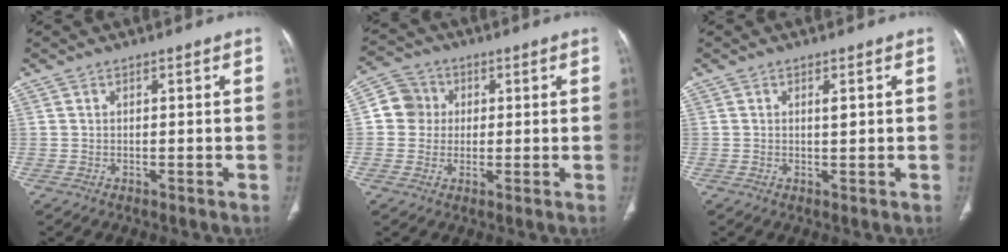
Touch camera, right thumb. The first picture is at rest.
{"total": 6.4, "force": [0.8, 6.1, 1.6], "torque": [-0.003, 0.010, 0.005]}
{"total": 1.3, "force": [0.4, 0.4, 1.2], "torque": [-0.020, -0.001, 0.005]}